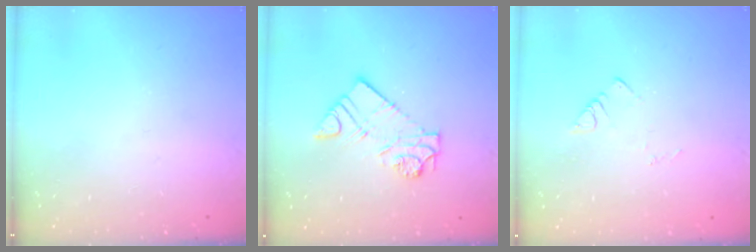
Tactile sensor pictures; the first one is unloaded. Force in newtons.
{"total": 10.0, "press": 10.0, "slide": 0.9}
{"total": 3.7, "press": 3.7, "slide": 0.2}